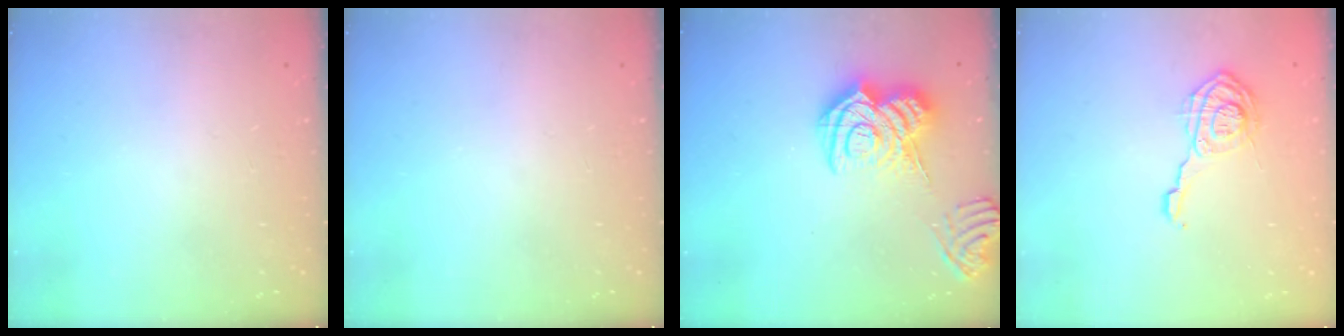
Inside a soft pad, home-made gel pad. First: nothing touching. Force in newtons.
{"total": 0.0}
{"total": 15.8, "press": 15.7, "slide": 1.6}
{"total": 9.2, "press": 9.1, "slide": 0.6}